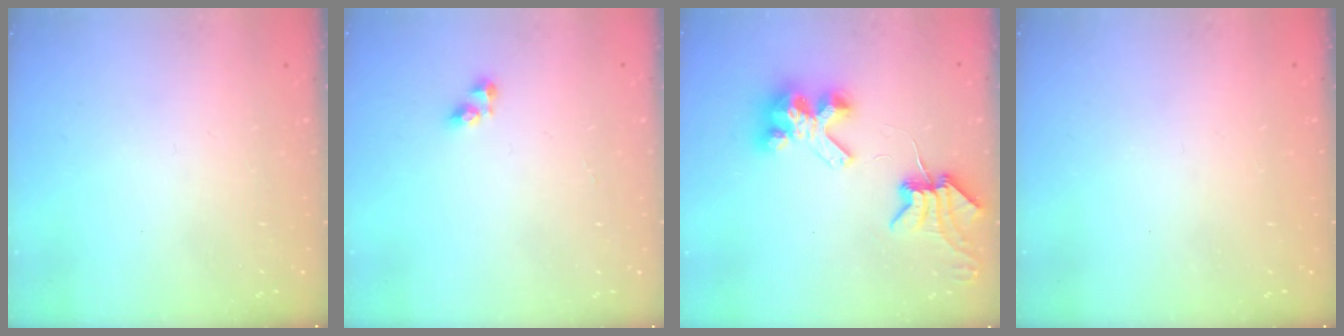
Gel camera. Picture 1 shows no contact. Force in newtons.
{"total": 3.5, "press": 3.4, "slide": 0.5}
{"total": 7.2, "press": 7.2, "slide": 0.8}
{"total": 0.8, "press": 0.7, "slide": 0.3}